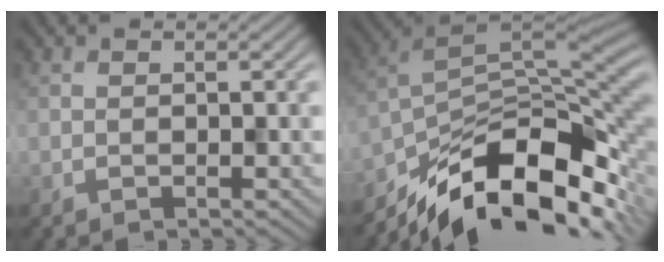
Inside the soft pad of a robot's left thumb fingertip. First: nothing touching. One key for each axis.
{"total": 14.7, "fx": -9.1, "fy": 5.8, "fz": 9.9, "tx": -0.185, "ty": -0.009, "tz": -0.160}